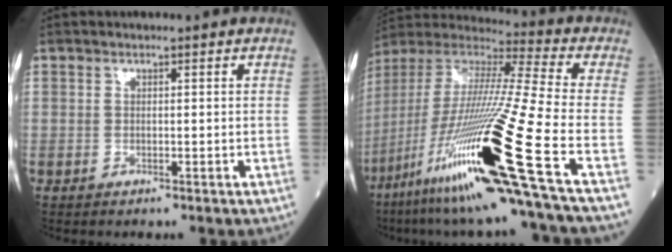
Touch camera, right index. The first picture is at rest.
{"total": 28.6, "force": [-12.4, -0.3, 25.8], "torque": [-0.500, -0.058, -0.231]}